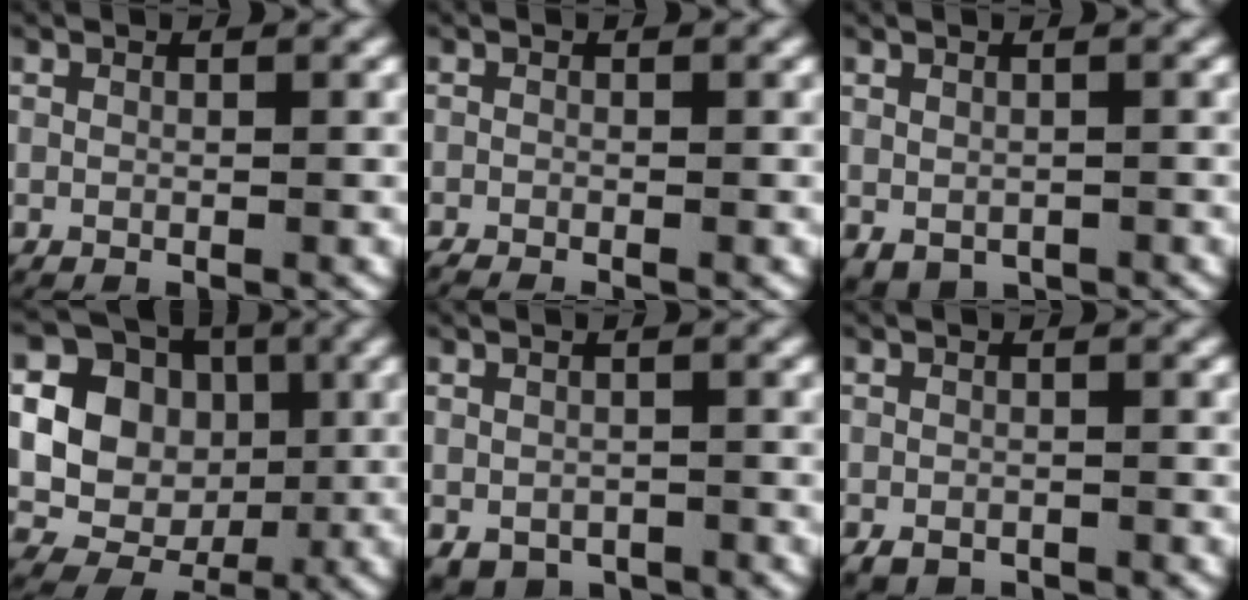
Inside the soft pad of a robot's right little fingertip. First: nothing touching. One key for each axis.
{"total": 1.3, "fx": -1.2, "fy": 0.3, "fz": 0.3, "tx": -0.009, "ty": -0.009, "tz": -0.018}
{"total": 2.3, "fx": -0.9, "fy": 1.8, "fz": 1.2, "tx": -0.016, "ty": -0.012, "tz": -0.004}
{"total": 14.0, "fx": 0.4, "fy": 12.3, "fz": 6.7, "tx": -0.145, "ty": -0.031, "tz": 0.008}
{"total": 3.2, "fx": -2.0, "fy": 2.3, "fz": 1.1, "tx": -0.014, "ty": -0.016, "tz": -0.023}
{"total": 1.5, "fx": -1.1, "fy": 0.9, "fz": 0.6, "tx": -0.011, "ty": -0.010, "tz": -0.013}